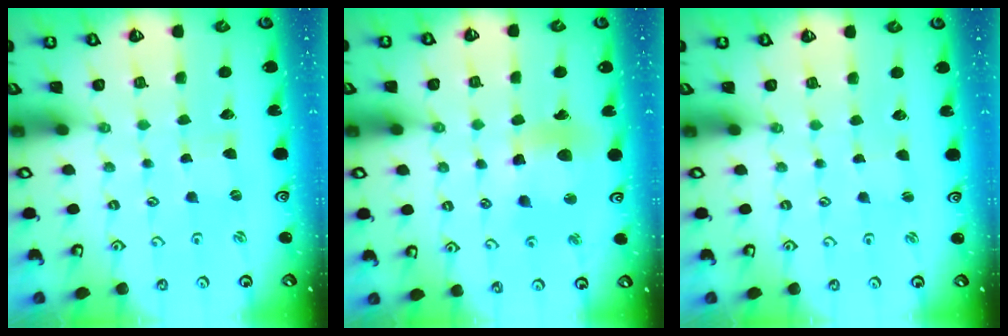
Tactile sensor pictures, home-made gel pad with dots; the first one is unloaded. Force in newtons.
{"total": 11.7, "press": 11.6, "slide": 1.4}
{"total": 0.0}